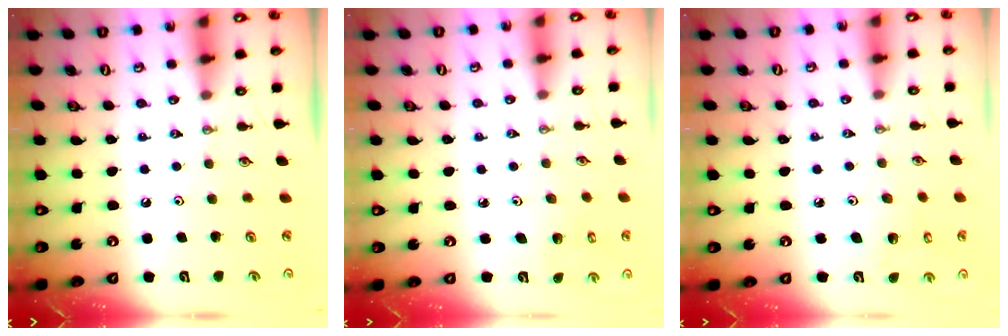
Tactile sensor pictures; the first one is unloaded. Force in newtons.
{"total": 2.7, "press": 2.7, "slide": 0.2}
{"total": 4.7, "press": 4.2, "slide": 2.1}